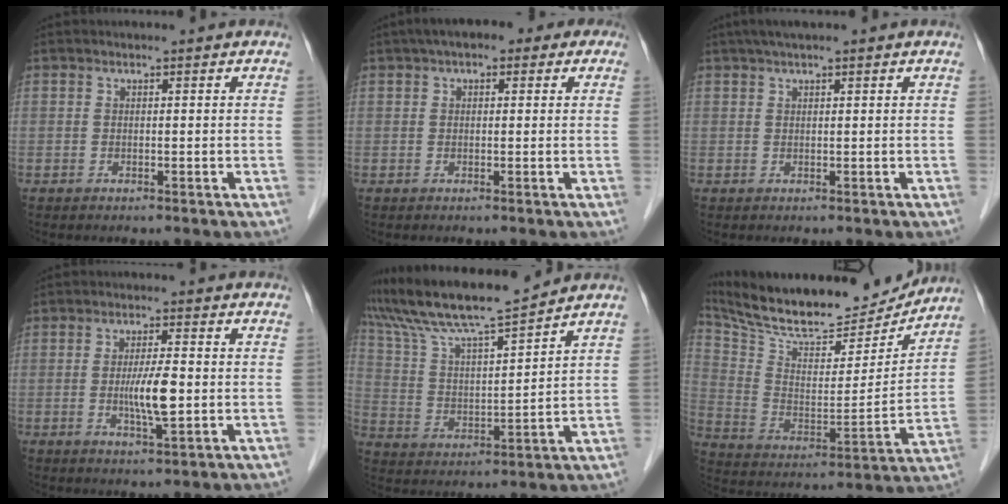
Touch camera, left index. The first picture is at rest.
{"total": 6.5, "force": [3.7, 3.2, 4.3], "torque": [-0.059, 0.046, 0.047]}
{"total": 3.5, "force": [2.6, 0.3, 2.2], "torque": [-0.038, 0.027, 0.046]}
{"total": 5.3, "force": [-0.5, 0.5, 5.2], "torque": [-0.102, -0.009, -0.009]}
{"total": 13.3, "force": [12.2, -0.6, 5.3], "torque": [-0.112, 0.008, 0.226]}
{"total": 21.9, "force": [20.0, 4.7, 7.8], "torque": [-0.148, -0.011, 0.317]}